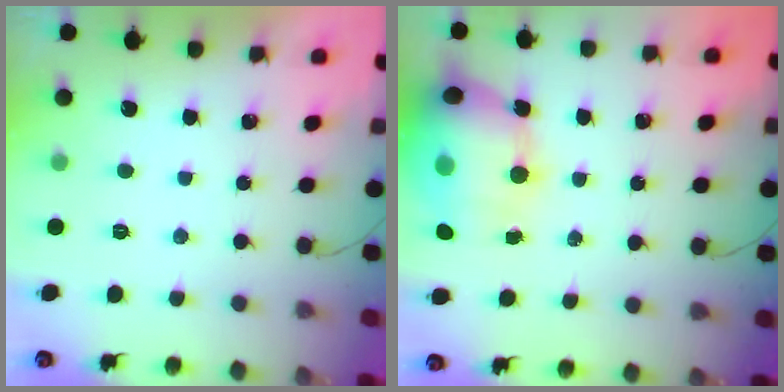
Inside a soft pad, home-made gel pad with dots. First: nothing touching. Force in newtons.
{"total": 19.5, "press": 18.6, "slide": 5.9}